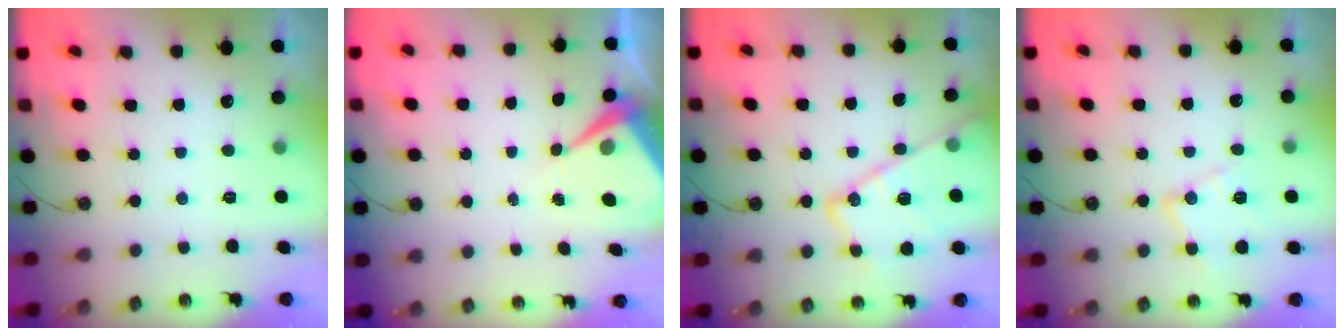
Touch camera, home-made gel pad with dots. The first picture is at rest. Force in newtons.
{"total": 6.5, "press": 6.5, "slide": 0.5}
{"total": 16.6, "press": 16.6, "slide": 0.8}
{"total": 12.5, "press": 12.5, "slide": 0.9}